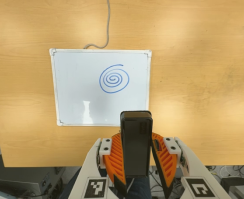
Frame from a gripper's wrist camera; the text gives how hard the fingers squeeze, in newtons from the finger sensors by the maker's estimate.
{"total": 7.1, "left": 6.1, "right": 8.1}